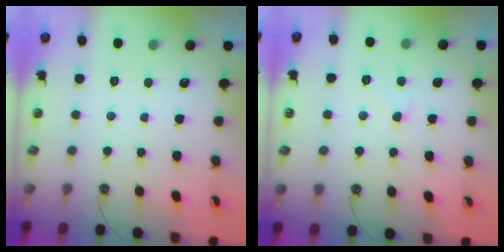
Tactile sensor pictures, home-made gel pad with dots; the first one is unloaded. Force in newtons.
{"total": 4.0, "press": 4.0, "slide": 0.4}